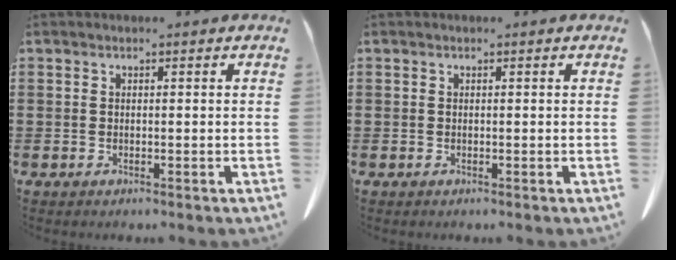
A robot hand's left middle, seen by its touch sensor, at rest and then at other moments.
{"total": 0.0}